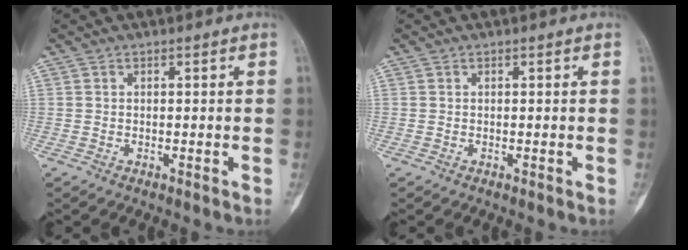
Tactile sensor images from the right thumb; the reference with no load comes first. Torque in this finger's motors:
{"motor_torque": [0.06, 0.10, -0.02, -0.02, 0.01]}